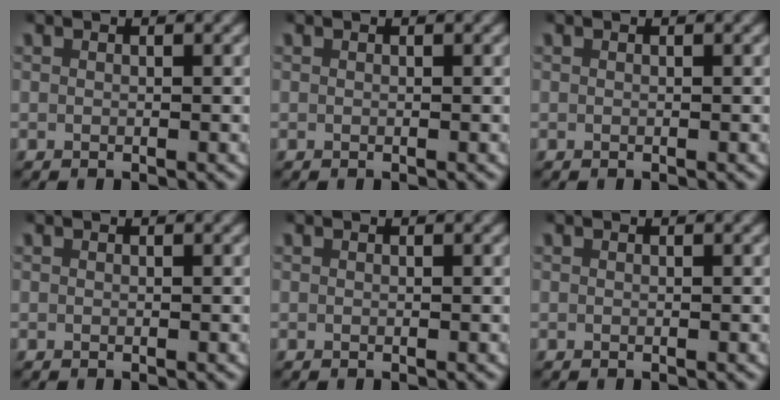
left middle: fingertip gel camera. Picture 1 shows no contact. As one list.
[{"total": 0.0}, {"total": 0.0}, {"total": 0.0}, {"total": 0.0}, {"total": 0.0}]